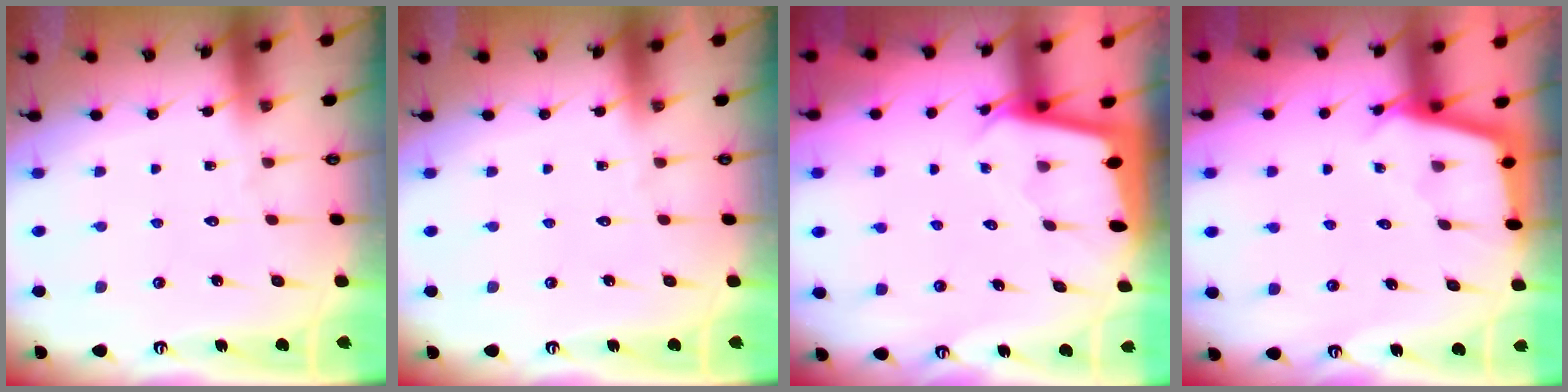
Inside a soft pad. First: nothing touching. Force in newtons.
{"total": 0.0}
{"total": 1.9, "press": 1.9, "slide": 0.1}
{"total": 2.9, "press": 2.9, "slide": 0.3}